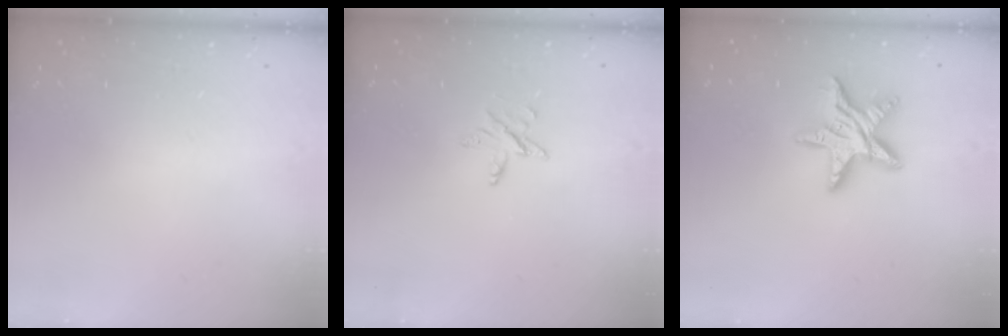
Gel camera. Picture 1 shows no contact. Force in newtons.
{"total": 4.0, "press": 4.0, "slide": 0.3}
{"total": 11.6, "press": 11.6, "slide": 0.4}